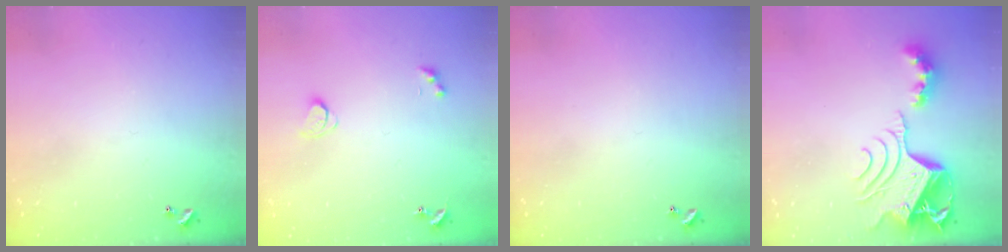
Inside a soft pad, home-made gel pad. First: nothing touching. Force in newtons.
{"total": 1.7, "press": 1.6, "slide": 0.4}
{"total": 0.0}
{"total": 13.1, "press": 13.0, "slide": 1.6}